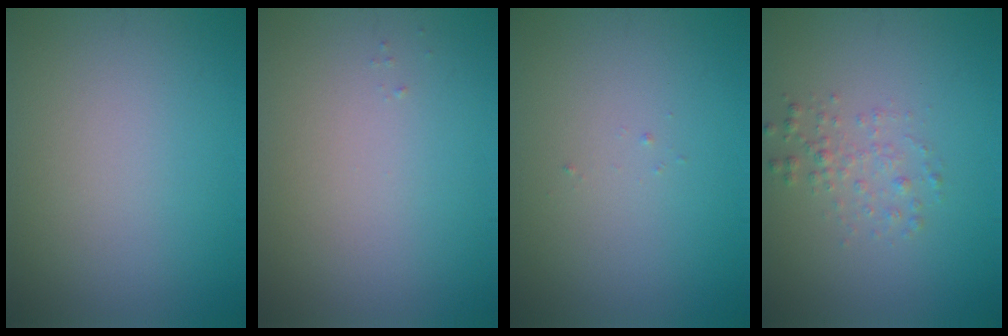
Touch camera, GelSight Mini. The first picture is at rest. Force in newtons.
{"total": 0.0}
{"total": 0.0}
{"total": 1.6, "press": 1.6, "slide": 0.1}